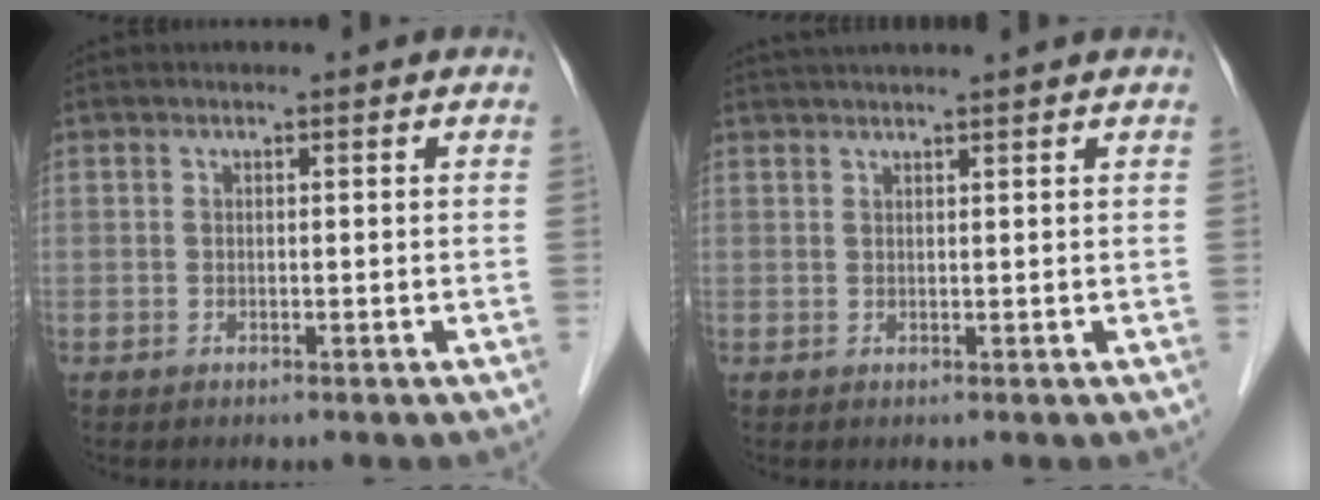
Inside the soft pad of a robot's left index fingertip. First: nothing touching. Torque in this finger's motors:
{"motor_torque": [-0.62, -0.99, 0.45, 0.12]}